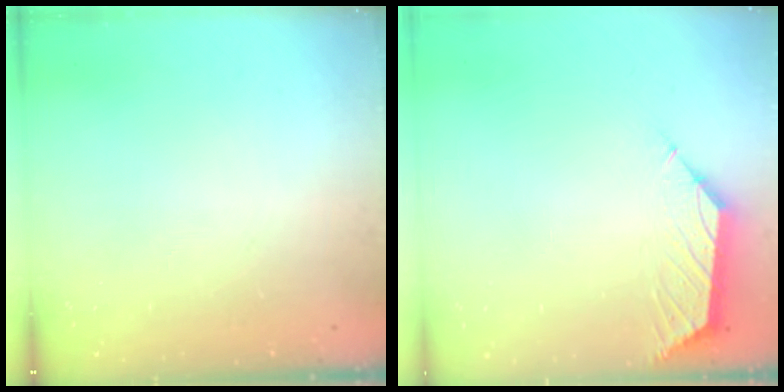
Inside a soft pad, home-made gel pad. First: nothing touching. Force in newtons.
{"total": 2.4, "press": 2.3, "slide": 0.6}